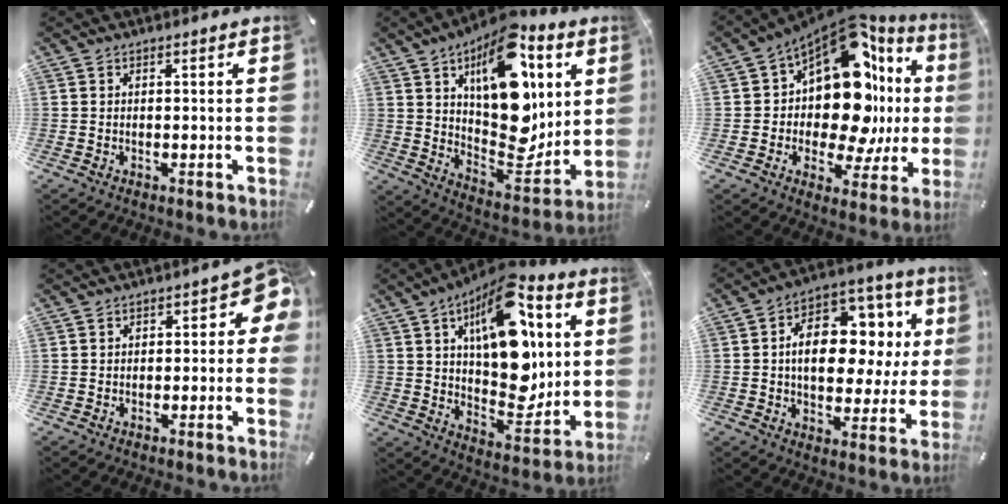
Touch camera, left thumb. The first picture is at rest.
{"total": 21.6, "force": [9.0, 12.7, 15.0], "torque": [-0.202, -0.066, 0.156]}
{"total": 19.2, "force": [4.1, 10.7, 15.4], "torque": [-0.254, -0.075, 0.058]}
{"total": 8.4, "force": [2.0, 4.3, 7.0], "torque": [-0.081, -0.010, 0.032]}
{"total": 20.2, "force": [7.1, 11.7, 14.8], "torque": [-0.219, -0.050, 0.119]}
{"total": 16.2, "force": [2.3, 10.6, 12.0], "torque": [-0.176, -0.017, 0.041]}